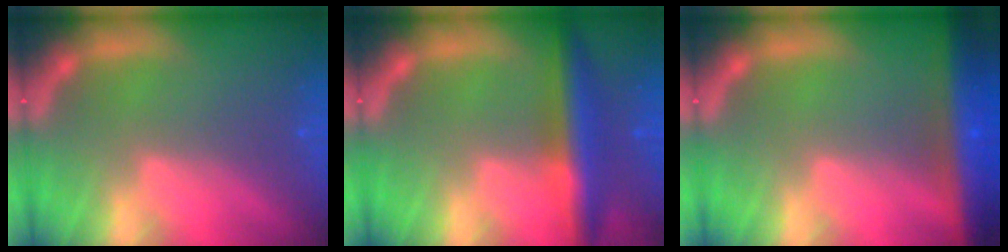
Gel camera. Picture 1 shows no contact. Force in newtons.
{"total": 6.0}
{"total": 10.0}